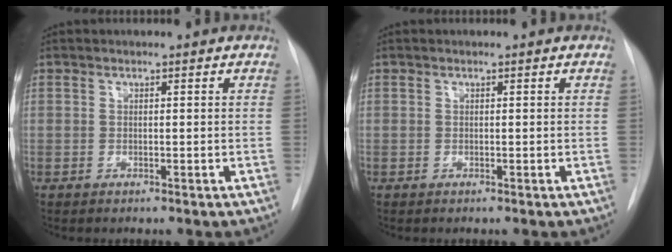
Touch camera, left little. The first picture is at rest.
{"total": 0.0}